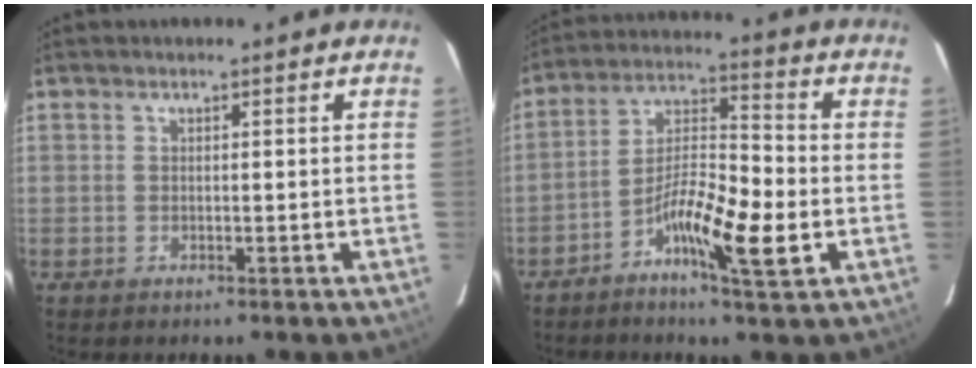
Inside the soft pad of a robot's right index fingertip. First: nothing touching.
{"total": 11.1, "force": [-4.3, 1.6, 10.1], "torque": [-0.181, 0.006, -0.079]}